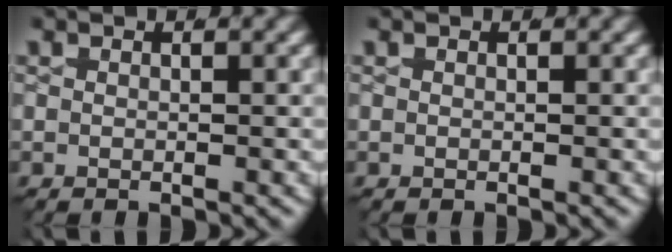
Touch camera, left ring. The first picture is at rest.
{"total": 0.0}